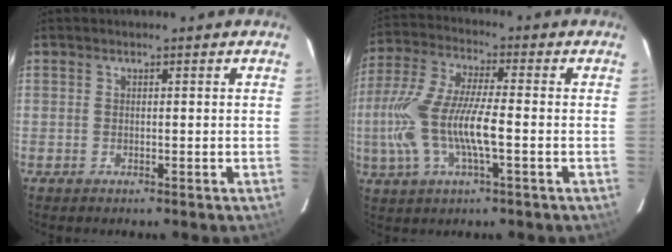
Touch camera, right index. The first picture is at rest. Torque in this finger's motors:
{"motor_torque": [0.96, -0.23, 0.92, 0.21]}